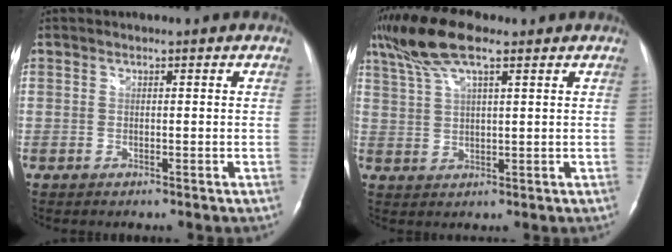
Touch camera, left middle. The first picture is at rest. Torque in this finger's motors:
{"motor_torque": [1.12, -0.95, 0.16, 0.10]}